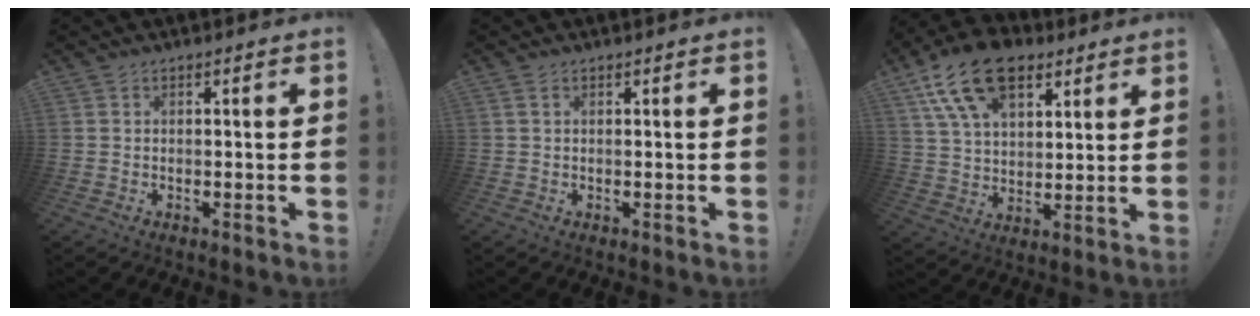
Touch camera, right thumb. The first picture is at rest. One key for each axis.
{"total": 0.9, "fx": 0.5, "fy": 0.4, "fz": 0.7, "tx": -0.008, "ty": -0.001, "tz": 0.007}
{"total": 17.7, "fx": 10.1, "fy": 10.2, "fz": 10.4, "tx": -0.186, "ty": -0.045, "tz": 0.183}